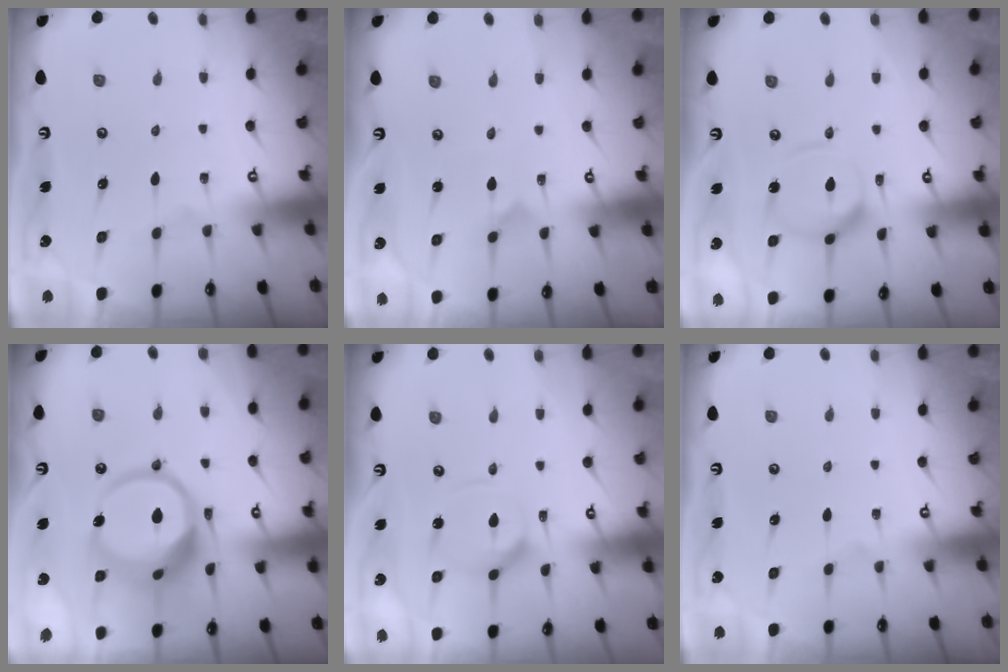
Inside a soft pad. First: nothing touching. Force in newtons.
{"total": 0.0}
{"total": 12.7, "press": 12.7, "slide": 1.2}
{"total": 16.6, "press": 16.5, "slide": 1.9}
{"total": 10.5, "press": 10.4, "slide": 1.1}
{"total": 0.0}